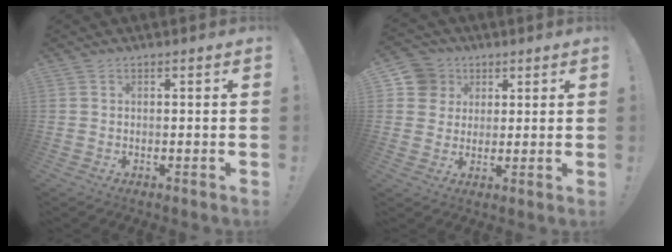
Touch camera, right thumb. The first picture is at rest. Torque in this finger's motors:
{"motor_torque": [-0.04, 0.17, 0.07, -0.10, -0.01]}